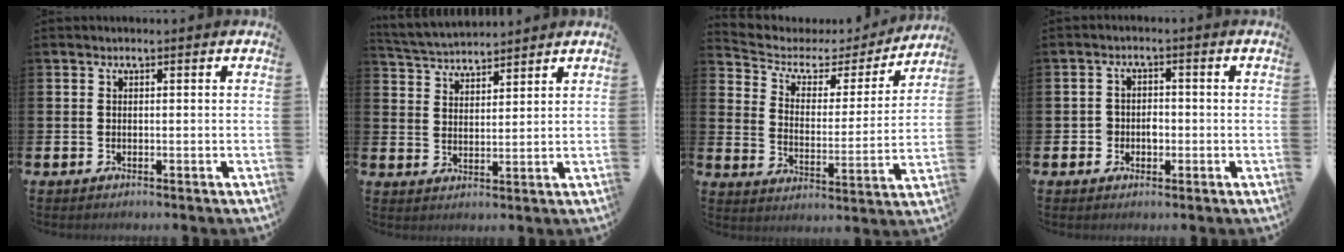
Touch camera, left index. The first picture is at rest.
{"total": 4.0, "force": [3.9, 0.7, 0.0], "torque": [-0.021, -0.023, 0.071]}
{"total": 4.6, "force": [3.5, 2.6, 1.5], "torque": [-0.058, -0.027, 0.049]}
{"total": 2.4, "force": [-0.9, 2.1, 0.7], "torque": [-0.009, 0.001, -0.025]}